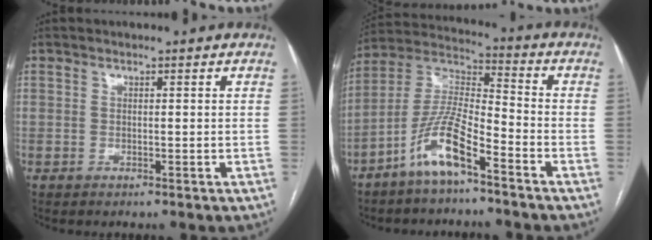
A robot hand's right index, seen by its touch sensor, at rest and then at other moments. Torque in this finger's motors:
{"motor_torque": [1.05, -0.53, 0.60, 0.15]}